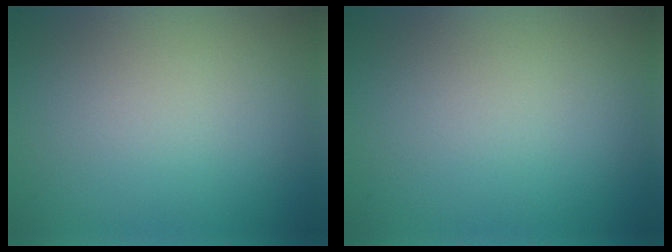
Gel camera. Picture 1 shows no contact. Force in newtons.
{"total": 0.0}